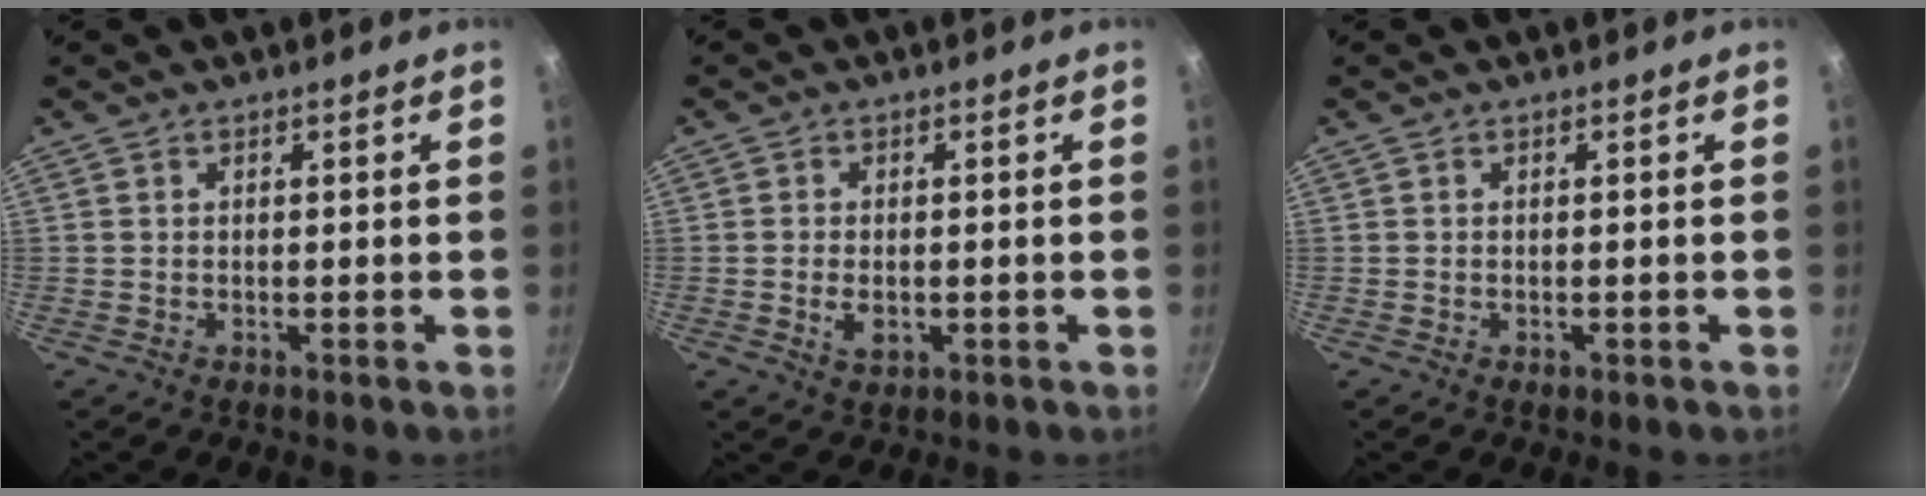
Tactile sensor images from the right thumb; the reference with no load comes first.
{"total": 3.6, "force": [-0.8, 2.2, 2.7], "torque": [-0.048, 0.001, -0.011]}
{"total": 0.9, "force": [-0.5, 0.5, 0.6], "torque": [-0.009, 0.002, -0.005]}